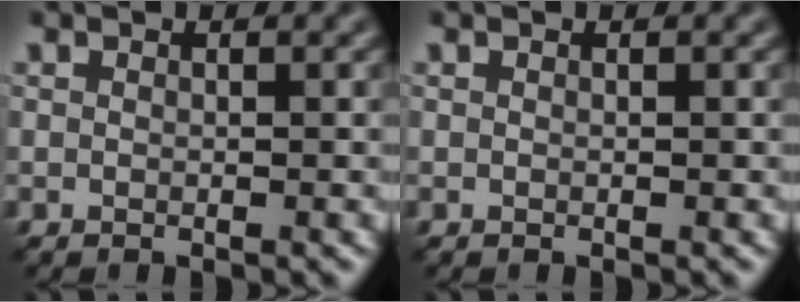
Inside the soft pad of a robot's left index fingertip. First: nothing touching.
{"total": 0.0}